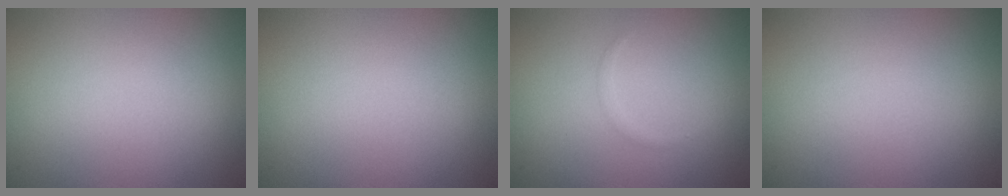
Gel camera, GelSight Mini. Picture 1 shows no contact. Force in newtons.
{"total": 0.0}
{"total": 0.5, "press": 0.5, "slide": 0.0}
{"total": 0.0}